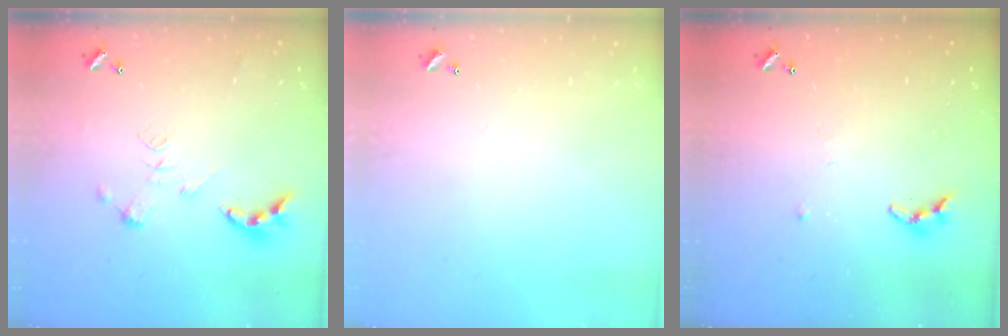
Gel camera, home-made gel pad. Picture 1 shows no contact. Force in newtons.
{"total": 0.0}
{"total": 4.0, "press": 3.9, "slide": 0.5}